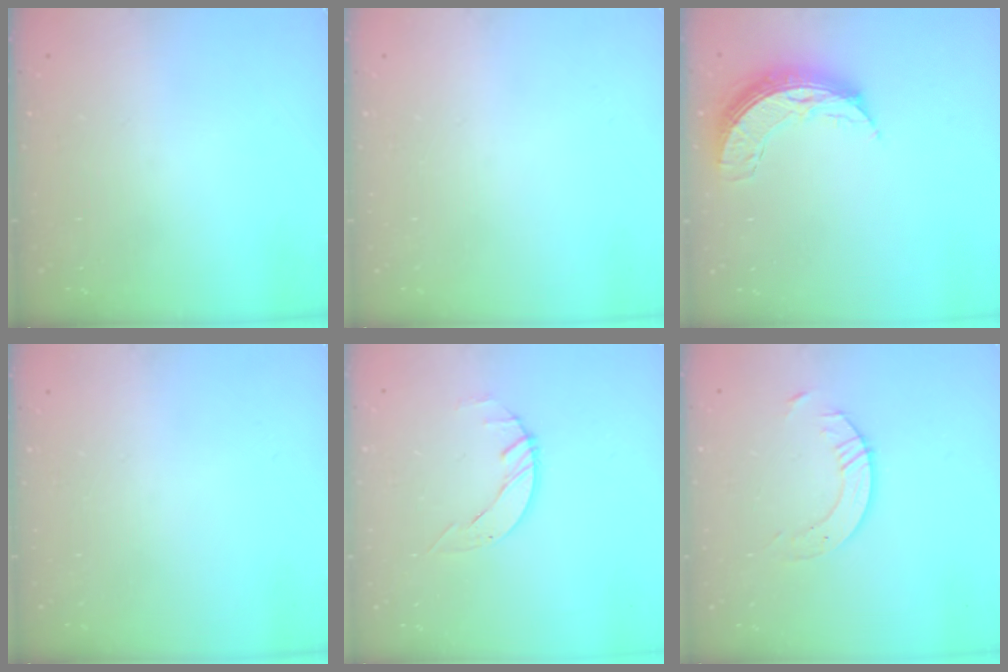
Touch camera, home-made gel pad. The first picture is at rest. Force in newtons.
{"total": 0.0}
{"total": 8.6, "press": 8.6, "slide": 0.7}
{"total": 0.0}
{"total": 2.9, "press": 2.8, "slide": 0.3}
{"total": 5.3, "press": 5.3, "slide": 0.6}